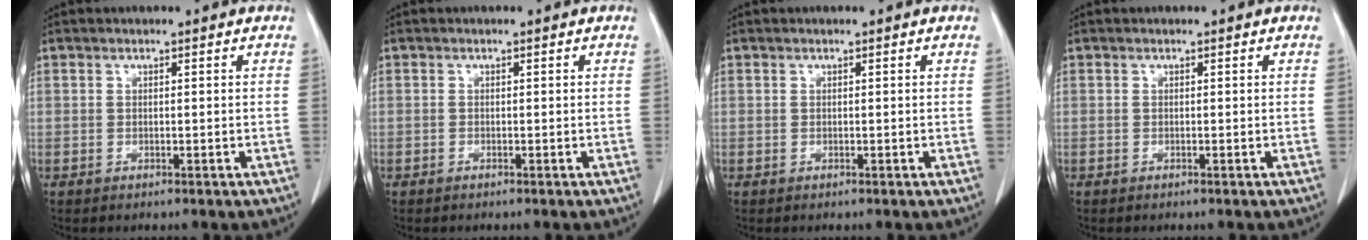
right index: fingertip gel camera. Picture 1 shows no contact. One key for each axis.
{"total": 0.0}
{"total": 0.0}
{"total": 0.0}